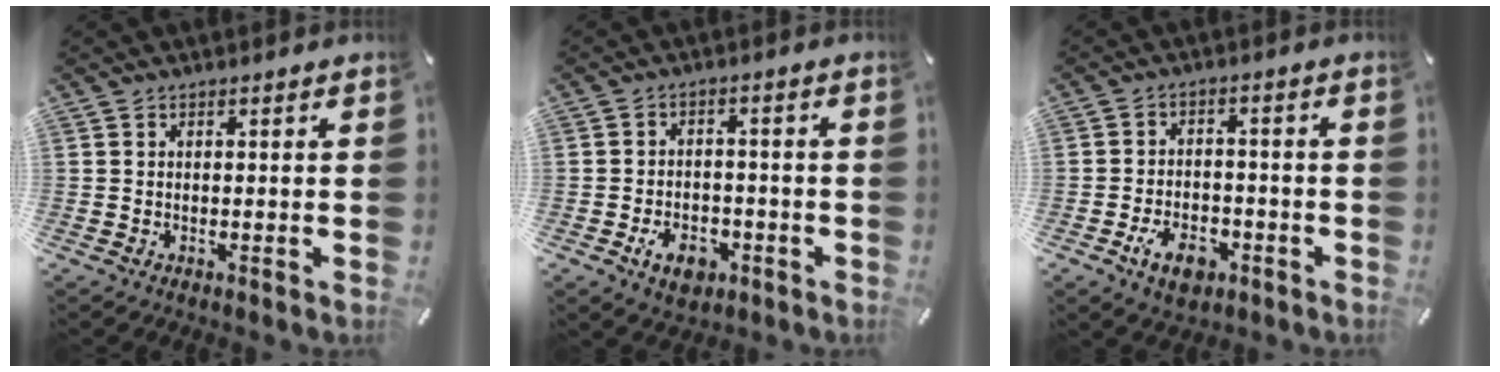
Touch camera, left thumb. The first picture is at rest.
{"total": 6.7, "force": [-3.1, 4.7, 3.6], "torque": [-0.065, 0.012, -0.056]}
{"total": 7.6, "force": [-3.7, 4.8, 4.6], "torque": [-0.086, 0.012, -0.068]}